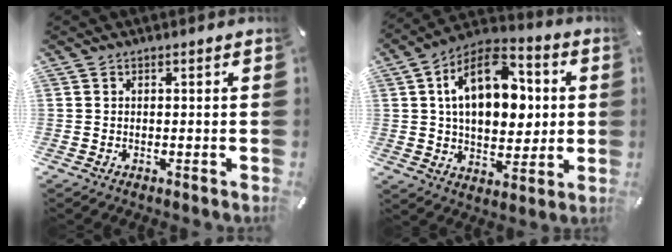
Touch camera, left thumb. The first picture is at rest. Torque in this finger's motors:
{"motor_torque": [2.50, 2.50, 1.70, -1.07, 0.61]}